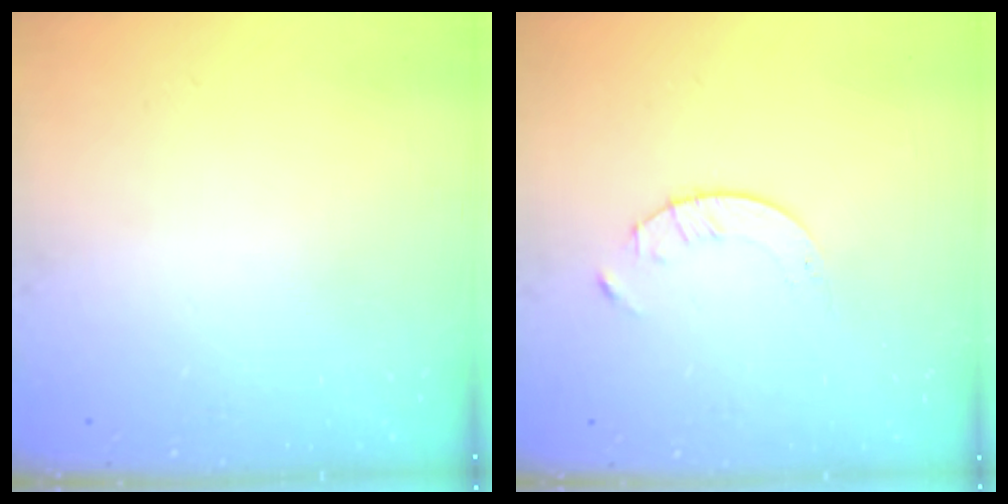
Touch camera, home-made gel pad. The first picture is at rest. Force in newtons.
{"total": 4.1, "press": 4.0, "slide": 0.5}